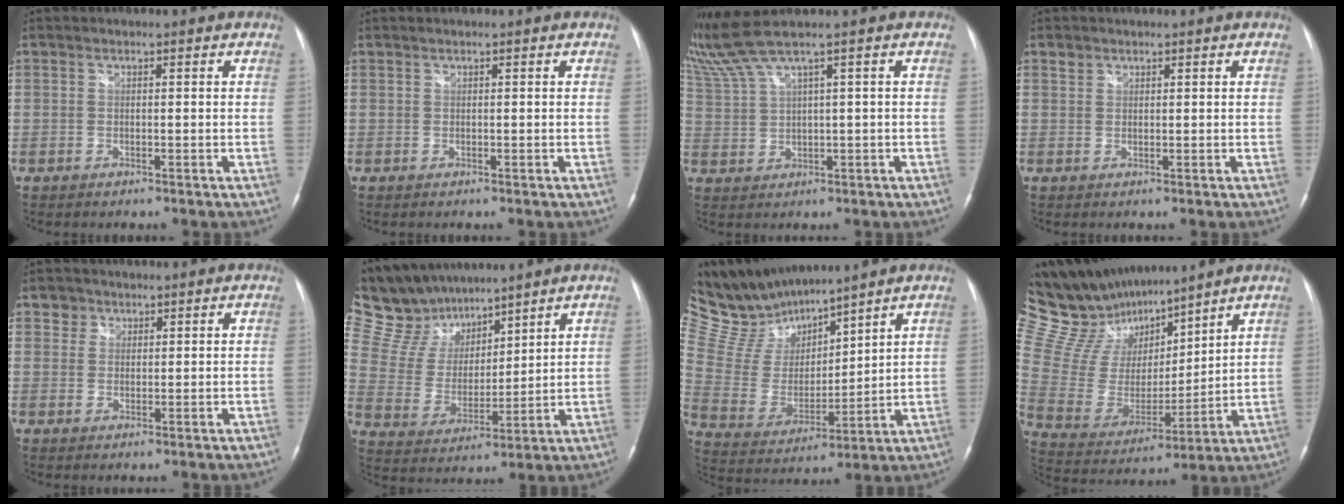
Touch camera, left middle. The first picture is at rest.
{"total": 0.0}
{"total": 5.6, "force": [4.4, -1.8, 2.9], "torque": [-0.079, 0.013, 0.101]}
{"total": 1.2, "force": [0.9, 0.8, 0.0], "torque": [0.003, 0.006, 0.013]}
{"total": 2.4, "force": [1.4, 1.9, -0.1], "torque": [0.009, 0.005, 0.017]}
{"total": 13.9, "force": [12.2, 5.4, 3.9], "torque": [-0.090, 0.026, 0.238]}
{"total": 12.5, "force": [12.0, 2.1, 2.9], "torque": [-0.085, 0.008, 0.252]}
{"total": 17.3, "force": [15.3, 4.7, 6.6], "torque": [-0.138, 0.011, 0.292]}